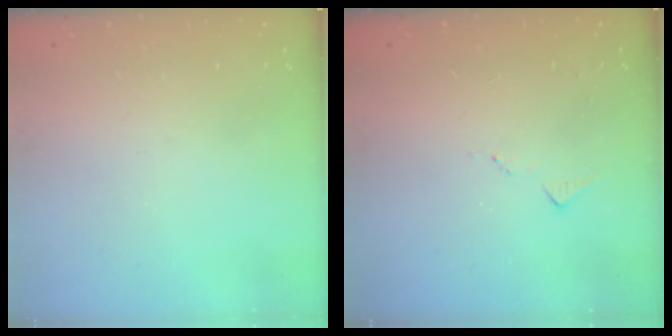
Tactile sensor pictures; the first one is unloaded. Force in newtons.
{"total": 5.7, "press": 5.7, "slide": 0.8}